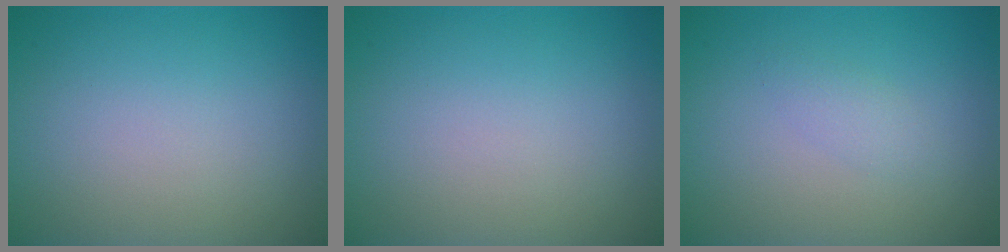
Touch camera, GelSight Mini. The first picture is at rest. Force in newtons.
{"total": 0.0}
{"total": 1.1, "press": 1.1, "slide": 0.0}